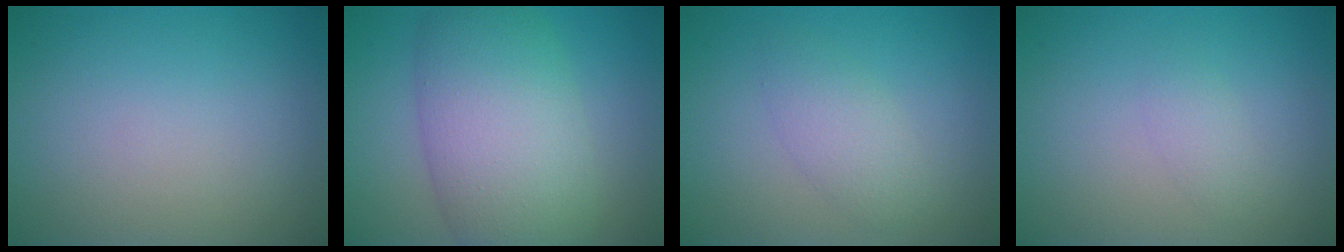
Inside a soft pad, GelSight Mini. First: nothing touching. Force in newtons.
{"total": 9.6, "press": 9.6, "slide": 0.2}
{"total": 2.4, "press": 2.4, "slide": 0.1}
{"total": 1.1, "press": 1.1, "slide": 0.0}